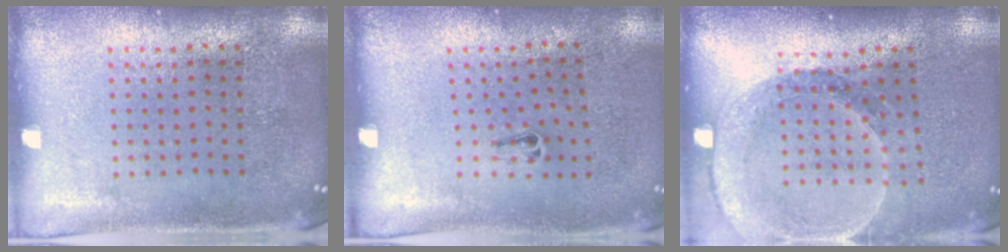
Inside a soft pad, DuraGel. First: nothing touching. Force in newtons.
{"total": 0.5, "press": 0.2, "slide": 0.5}
{"total": 1.5, "press": 1.5, "slide": 0.2}